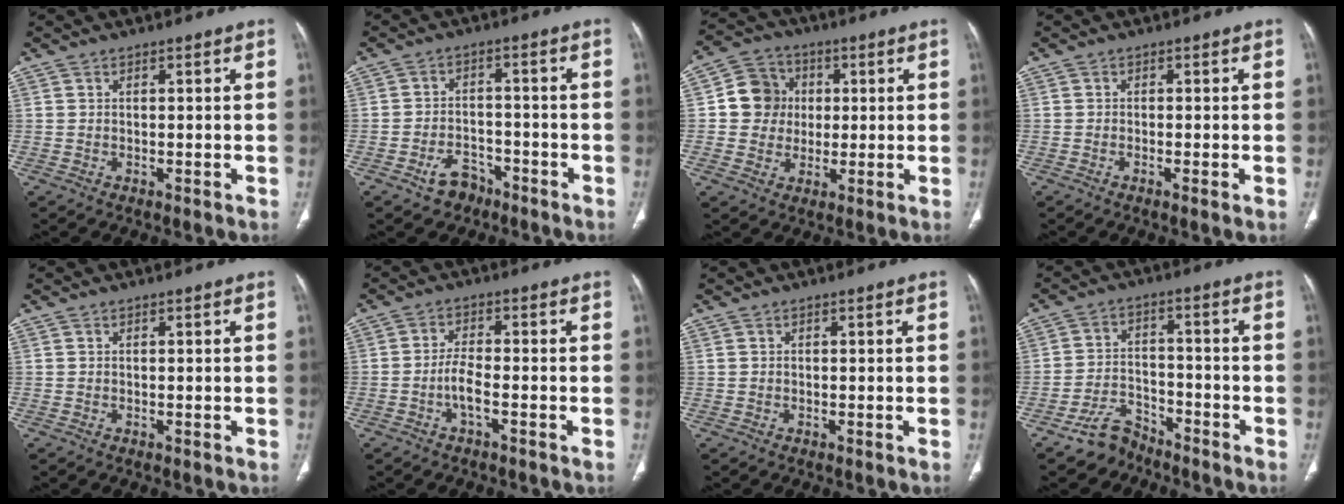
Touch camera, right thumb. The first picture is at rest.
{"total": 5.1, "force": [-3.4, 3.4, 1.7], "torque": [-0.015, 0.030, -0.051]}
{"total": 9.0, "force": [0.8, 8.4, 2.9], "torque": [-0.013, 0.008, 0.007]}
{"total": 1.4, "force": [-0.6, 0.1, 1.3], "torque": [-0.030, -0.004, -0.014]}
{"total": 0.0}
{"total": 3.7, "force": [-1.7, 0.9, 3.2], "torque": [-0.068, 0.014, -0.034]}
{"total": 0.0}
{"total": 6.1, "force": [-5.1, 3.2, 0.9], "torque": [-0.005, 0.043, -0.097]}